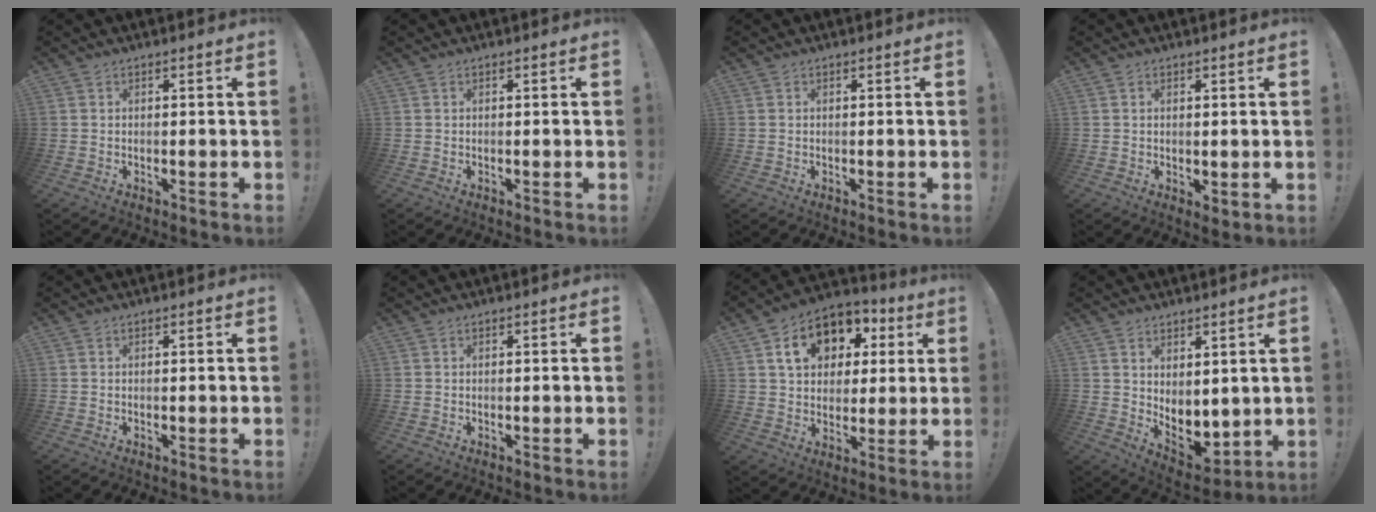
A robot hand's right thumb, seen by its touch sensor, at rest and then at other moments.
{"total": 0.0}
{"total": 0.0}
{"total": 1.5, "force": [0.6, 0.8, 1.1], "torque": [-0.017, 0.000, 0.012]}
{"total": 0.0}
{"total": 0.0}
{"total": 14.6, "force": [5.9, 10.9, 7.8], "torque": [-0.119, -0.016, 0.113]}
{"total": 6.3, "force": [1.8, 4.8, 3.6], "torque": [-0.032, -0.035, 0.046]}